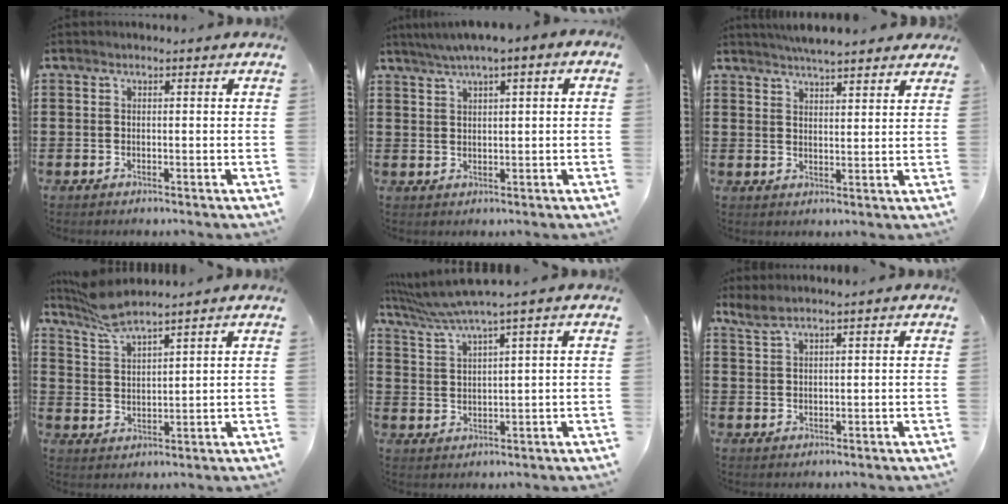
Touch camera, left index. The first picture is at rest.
{"total": 2.5, "force": [1.0, 0.2, 2.3], "torque": [-0.041, 0.003, 0.016]}
{"total": 4.4, "force": [4.2, 0.5, 1.3], "torque": [-0.036, -0.007, 0.078]}
{"total": 6.2, "force": [5.5, 0.5, 2.8], "torque": [-0.071, -0.015, 0.102]}
{"total": 4.3, "force": [3.3, -0.4, 2.8], "torque": [-0.065, -0.014, 0.053]}
{"total": 2.3, "force": [1.9, 0.0, 1.3], "torque": [-0.029, 0.002, 0.035]}